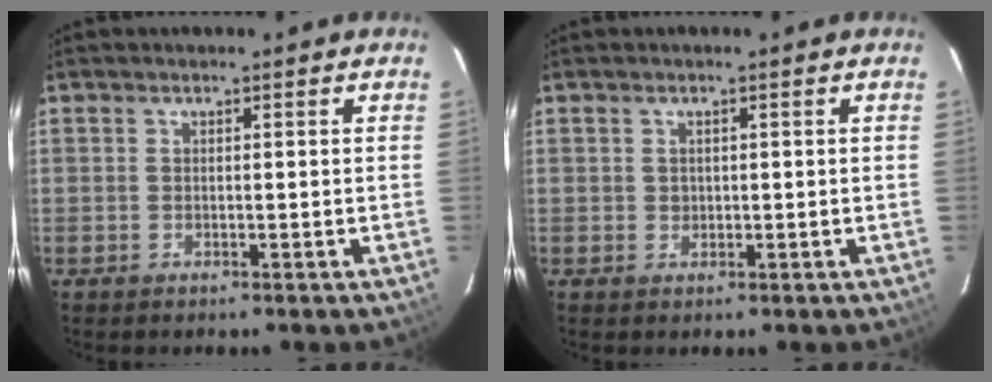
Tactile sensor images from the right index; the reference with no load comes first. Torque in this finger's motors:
{"motor_torque": [0.15, 0.04, 0.02, 0.01]}